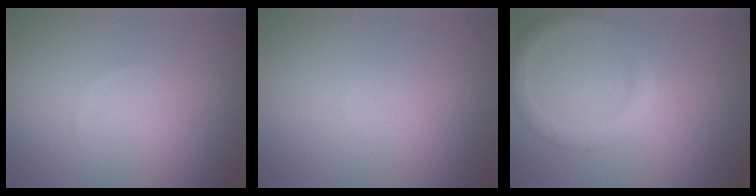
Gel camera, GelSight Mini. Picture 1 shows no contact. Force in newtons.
{"total": 0.0}
{"total": 2.0, "press": 2.0, "slide": 0.1}